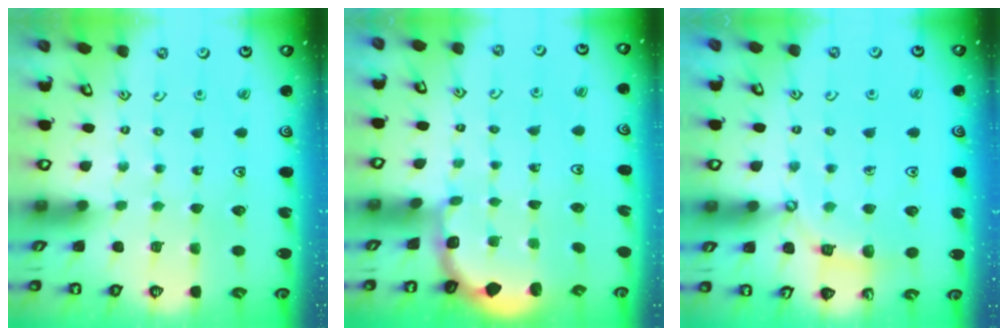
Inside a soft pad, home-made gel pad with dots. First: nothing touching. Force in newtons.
{"total": 1.9, "press": 1.7, "slide": 0.7}
{"total": 4.9, "press": 4.9, "slide": 0.4}